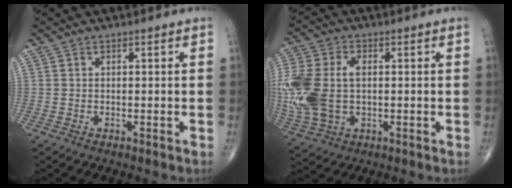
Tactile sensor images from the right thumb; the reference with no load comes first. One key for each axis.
{"total": 17.2, "fx": 0.0, "fy": 11.0, "fz": 13.2, "tx": -0.341, "ty": 0.002, "tz": 0.010}